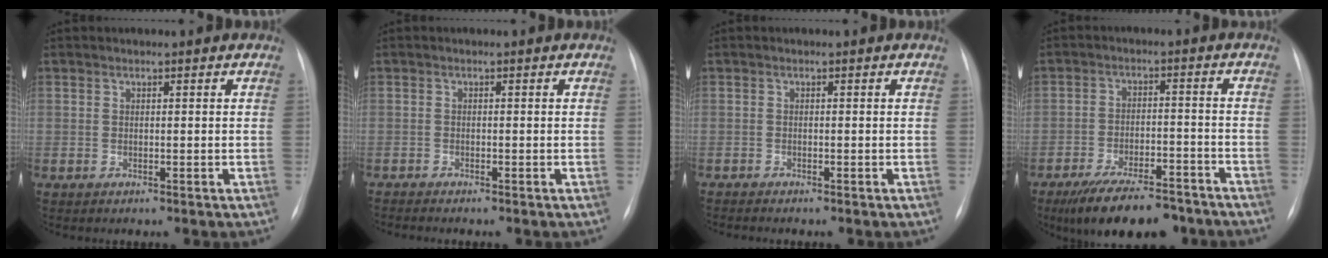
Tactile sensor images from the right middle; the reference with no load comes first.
{"total": 1.1, "force": [-1.0, -0.3, 0.2], "torque": [-0.002, -0.004, -0.018]}
{"total": 0.8, "force": [-0.7, -0.2, 0.1], "torque": [-0.001, -0.003, -0.014]}
{"total": 13.0, "force": [-10.3, 4.0, 6.8], "torque": [-0.104, -0.001, -0.158]}